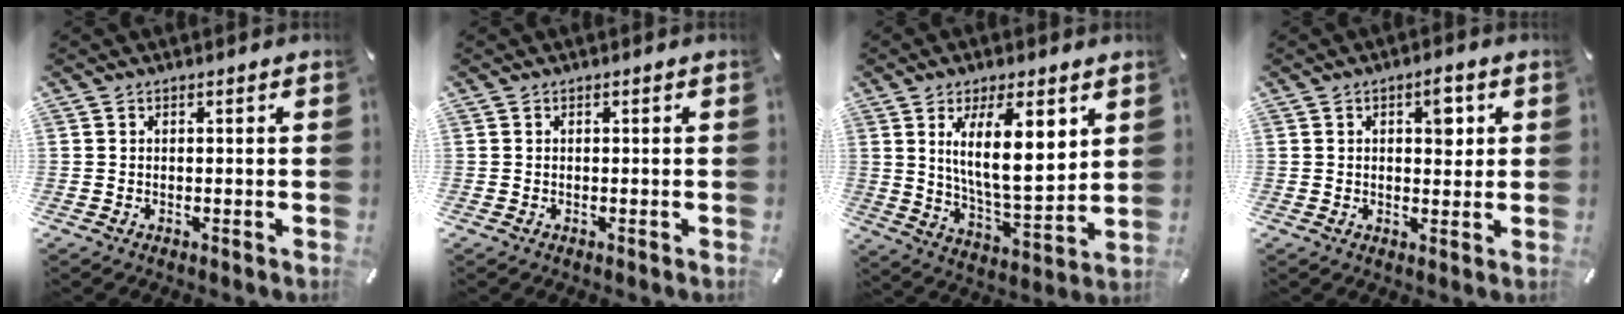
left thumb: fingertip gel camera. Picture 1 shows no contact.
{"total": 0.0}
{"total": 15.1, "force": [5.8, 5.6, 12.7], "torque": [-0.214, -0.022, 0.092]}
{"total": 5.5, "force": [1.5, 2.9, 4.4], "torque": [-0.043, -0.011, 0.015]}